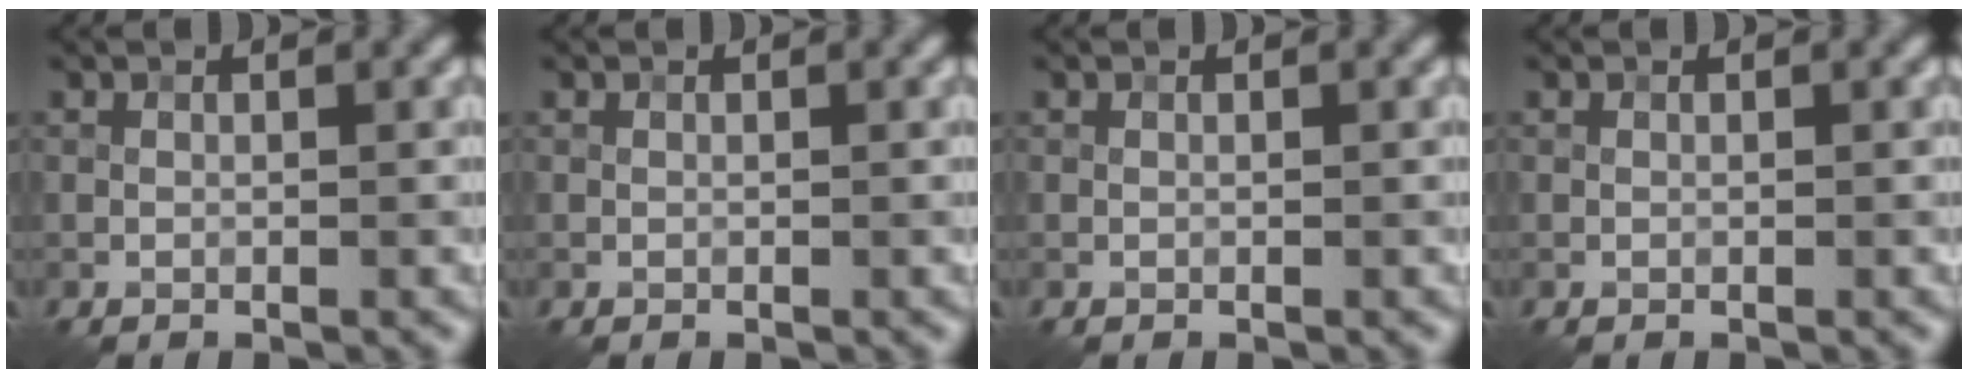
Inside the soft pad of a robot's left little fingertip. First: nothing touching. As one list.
[{"total": 0.0}, {"total": 0.0}, {"total": 0.0}]